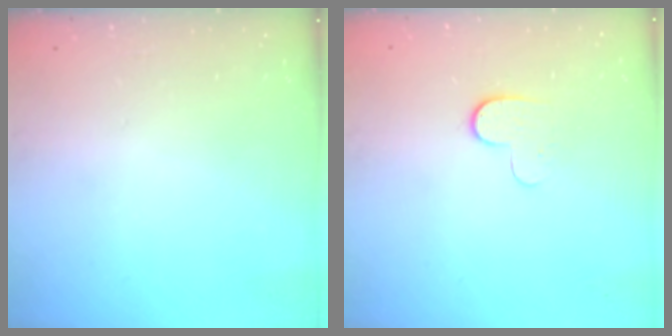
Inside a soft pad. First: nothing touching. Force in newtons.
{"total": 5.4, "press": 5.3, "slide": 1.2}